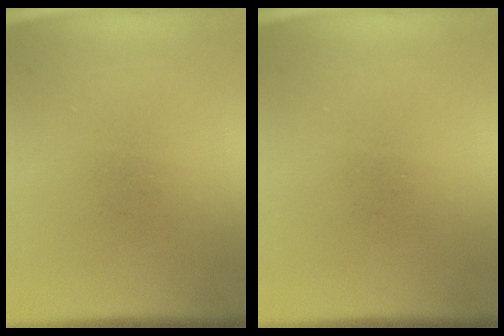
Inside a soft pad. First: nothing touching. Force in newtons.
{"total": 0.0}